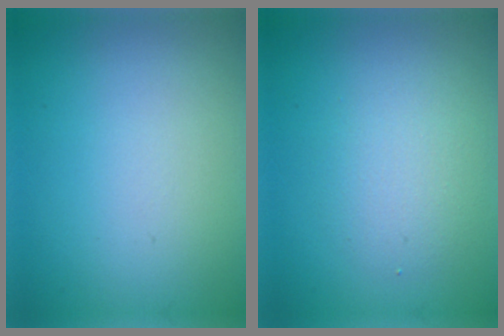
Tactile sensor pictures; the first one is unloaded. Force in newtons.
{"total": 2.5, "press": 2.5, "slide": 0.1}